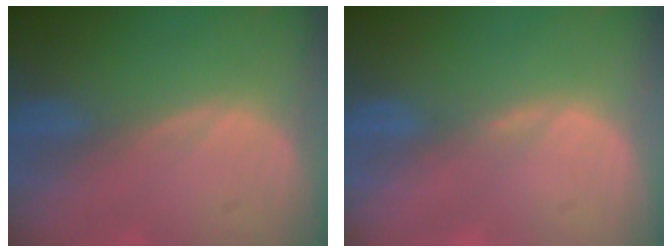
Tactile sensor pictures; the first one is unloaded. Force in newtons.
{"total": 0.7, "press": 0.7, "slide": 0.2}